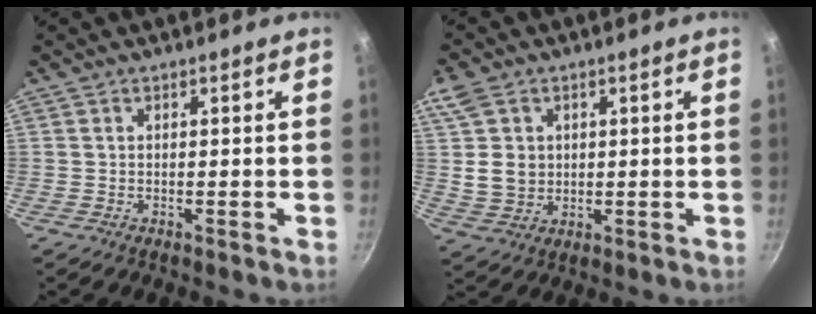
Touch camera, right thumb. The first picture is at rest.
{"total": 8.2, "force": [2.0, 6.7, 4.4], "torque": [-0.067, -0.012, 0.038]}